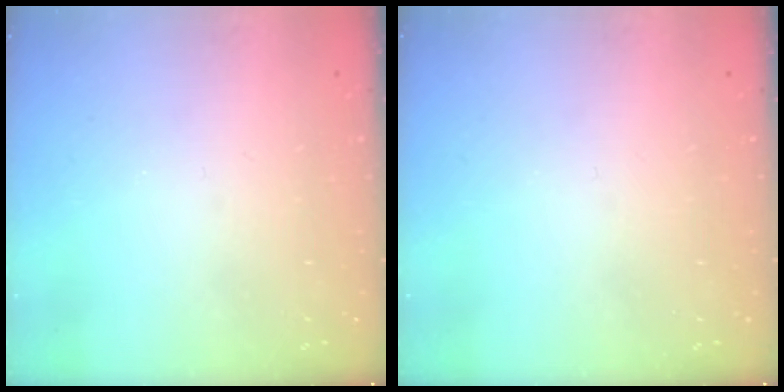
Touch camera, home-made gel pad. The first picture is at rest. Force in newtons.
{"total": 0.0}